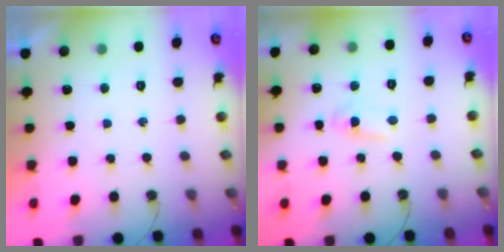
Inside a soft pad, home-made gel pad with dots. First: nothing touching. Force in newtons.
{"total": 1.7, "press": 1.7, "slide": 0.3}